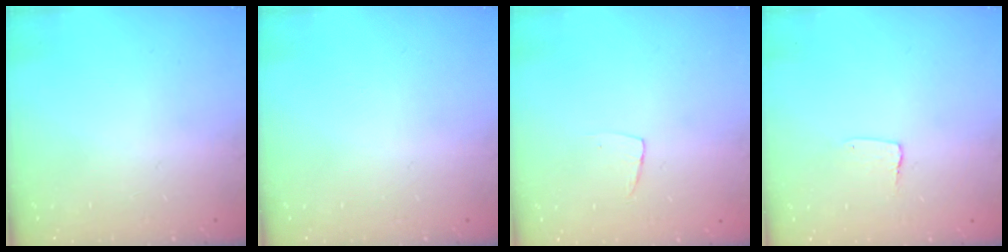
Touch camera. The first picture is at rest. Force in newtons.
{"total": 0.0}
{"total": 3.5, "press": 3.5, "slide": 0.3}
{"total": 3.5, "press": 3.4, "slide": 0.3}